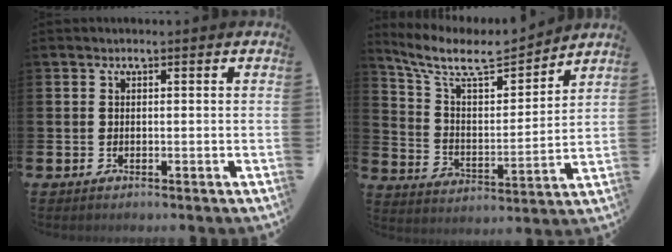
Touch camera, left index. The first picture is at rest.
{"total": 8.9, "force": [7.7, 2.5, 3.6], "torque": [-0.109, -0.049, 0.134]}